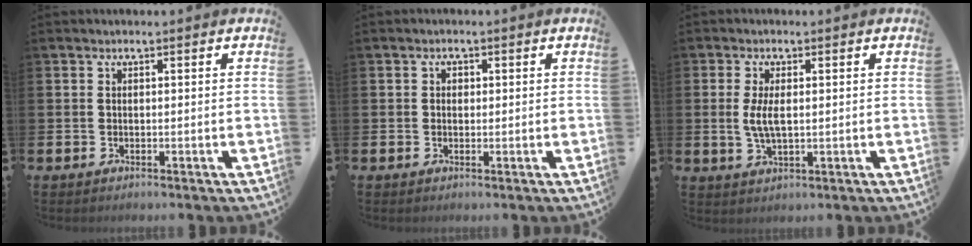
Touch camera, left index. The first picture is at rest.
{"total": 1.1, "force": [0.1, 0.9, 0.6], "torque": [0.004, 0.002, -0.003]}
{"total": 4.0, "force": [0.6, 1.6, 3.6], "torque": [-0.064, 0.002, 0.007]}